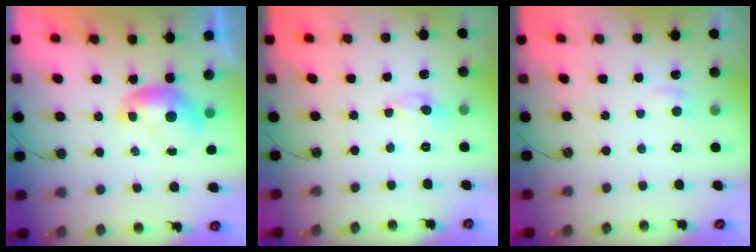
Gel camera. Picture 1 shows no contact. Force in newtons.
{"total": 0.0}
{"total": 1.2, "press": 0.9, "slide": 0.8}